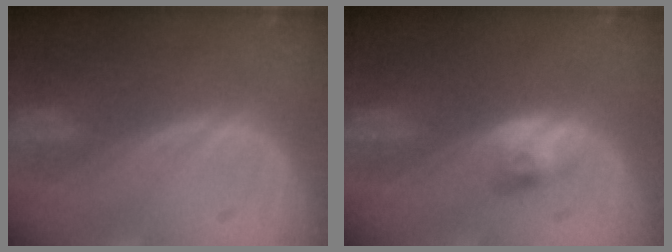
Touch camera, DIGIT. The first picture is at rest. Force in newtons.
{"total": 2.7, "press": 2.4, "slide": 1.1}